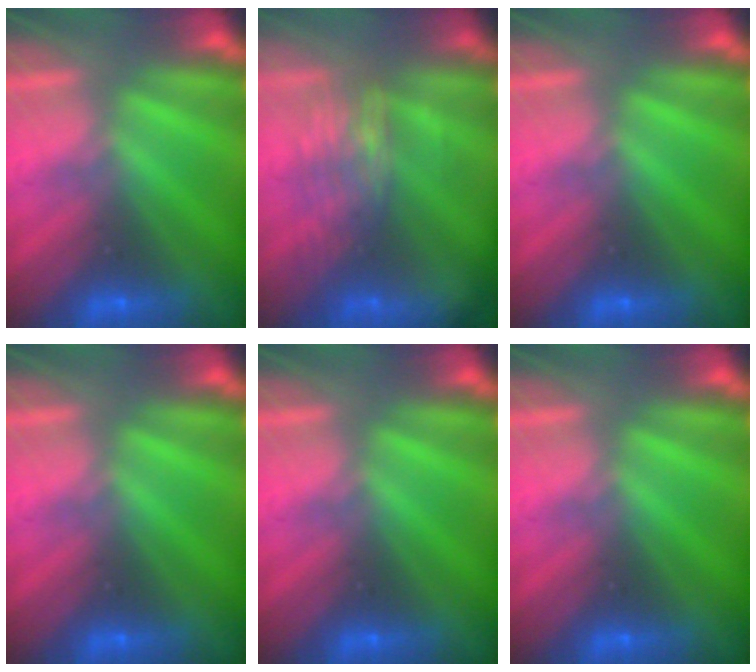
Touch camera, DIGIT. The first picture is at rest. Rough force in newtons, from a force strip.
{"total": 6.8}
{"total": 0.0}
{"total": 0.0}
{"total": 0.0}
{"total": 0.0}